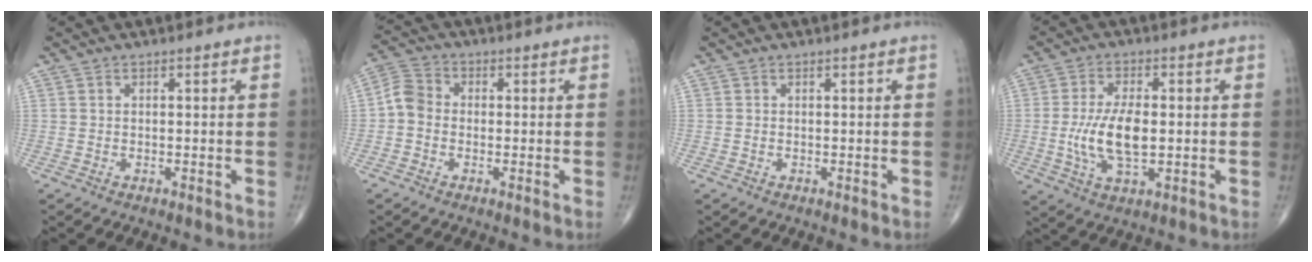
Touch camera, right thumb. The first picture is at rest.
{"total": 4.7, "force": [-0.8, 3.9, 2.6], "torque": [-0.038, 0.014, -0.029]}
{"total": 0.0}
{"total": 10.0, "force": [-0.6, 4.4, 8.9], "torque": [-0.181, -0.005, -0.010]}